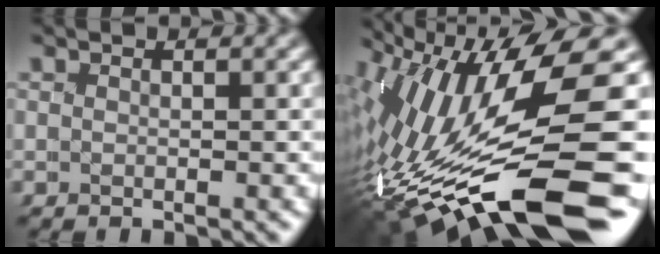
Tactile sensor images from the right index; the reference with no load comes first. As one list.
[{"total": 15.3, "force": [-3.8, 5.7, 13.7], "torque": [-0.203, -0.018, -0.039]}]